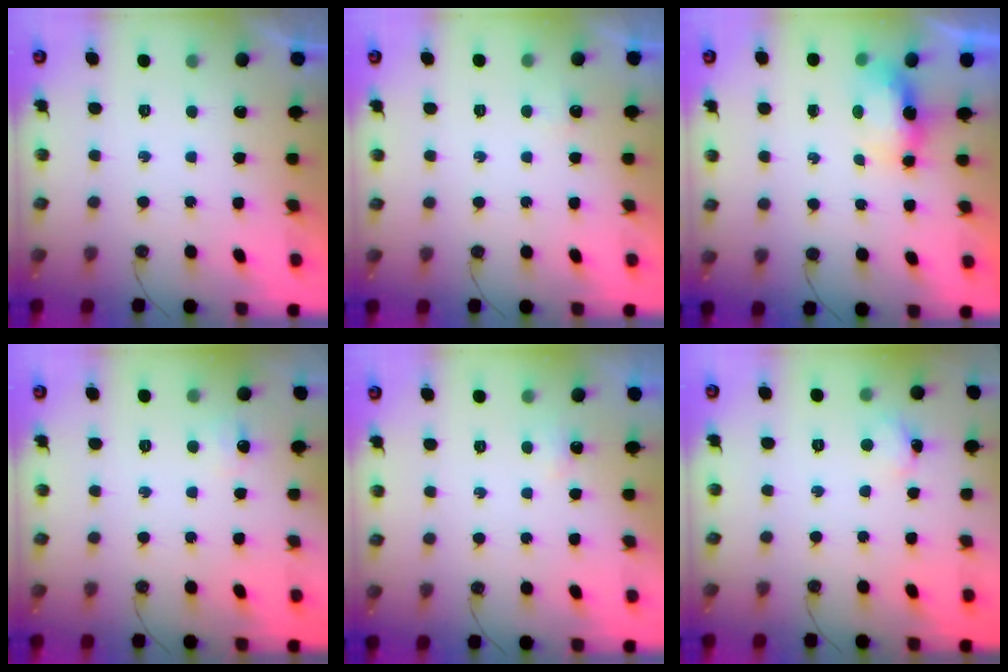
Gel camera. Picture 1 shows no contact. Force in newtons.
{"total": 2.2, "press": 2.1, "slide": 0.4}
{"total": 8.5, "press": 6.8, "slide": 5.0}
{"total": 5.6, "press": 5.4, "slide": 1.4}
{"total": 5.0, "press": 2.9, "slide": 4.1}
{"total": 3.0, "press": 3.0, "slide": 0.4}